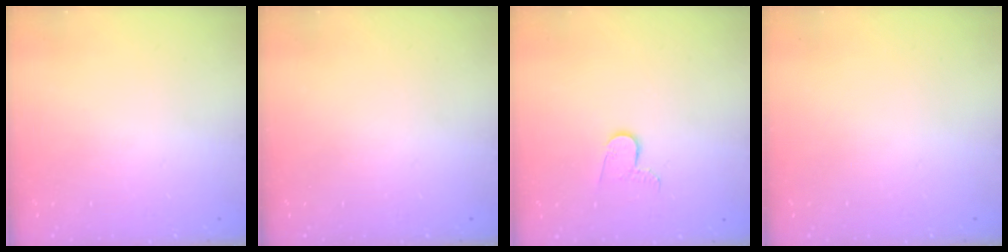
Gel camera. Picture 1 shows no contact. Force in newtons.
{"total": 0.0}
{"total": 5.9, "press": 5.8, "slide": 0.5}
{"total": 0.0}